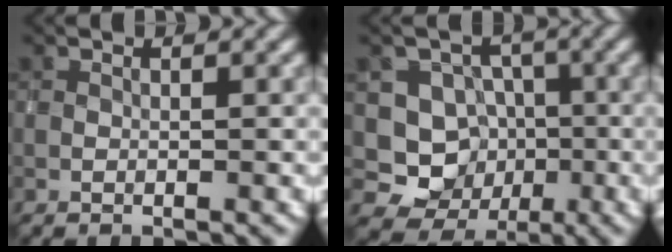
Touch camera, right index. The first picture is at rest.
{"total": 6.7, "force": [-1.3, 6.4, 1.2], "torque": [-0.001, 0.009, -0.045]}